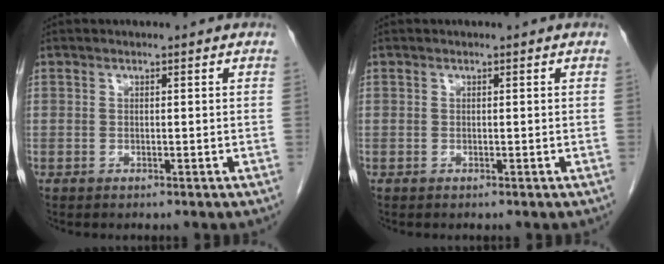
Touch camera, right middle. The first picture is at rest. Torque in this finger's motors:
{"motor_torque": [-0.17, 0.05, -0.03, -0.01]}